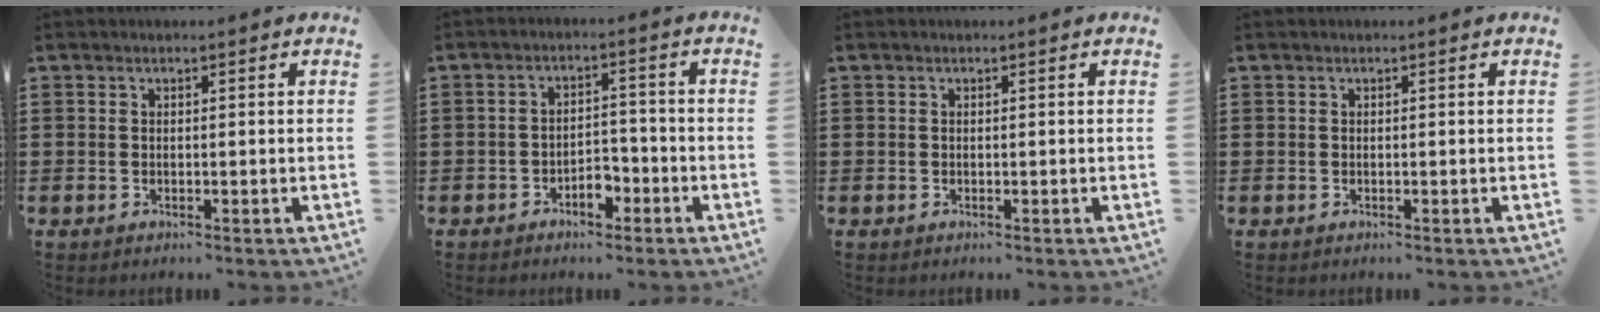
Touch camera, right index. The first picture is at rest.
{"total": 3.5, "force": [-2.4, 1.8, 1.8], "torque": [-0.034, 0.007, -0.048]}
{"total": 0.0}
{"total": 0.0}